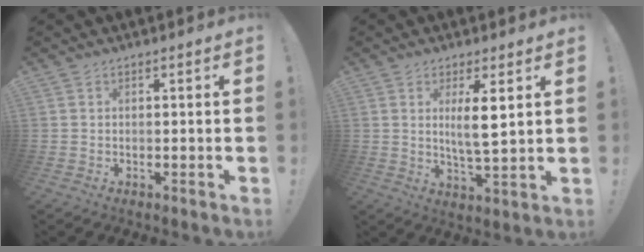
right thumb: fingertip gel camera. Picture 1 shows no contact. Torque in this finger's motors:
{"motor_torque": [-0.17, 0.61, 0.84, 0.03, 0.04]}